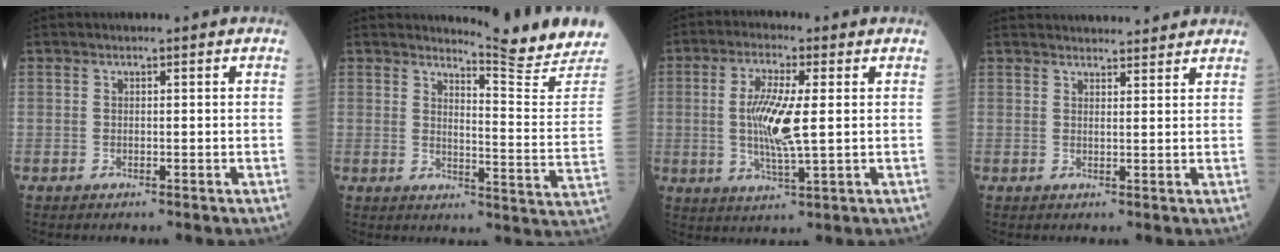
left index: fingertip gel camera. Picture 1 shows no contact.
{"total": 12.2, "force": [12.0, -1.3, 1.6], "torque": [-0.019, -0.102, 0.141]}
{"total": 8.4, "force": [0.5, 0.9, 8.4], "torque": [-0.176, -0.006, 0.013]}
{"total": 11.4, "force": [11.0, 1.8, 2.6], "torque": [-0.025, 0.027, 0.143]}